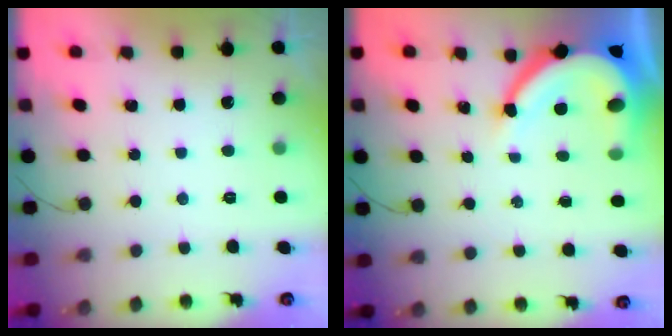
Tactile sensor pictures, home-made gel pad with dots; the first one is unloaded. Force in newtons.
{"total": 12.3, "press": 12.2, "slide": 1.4}